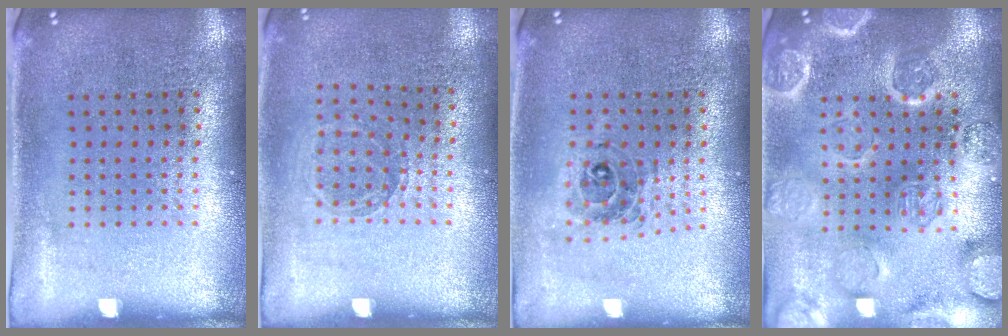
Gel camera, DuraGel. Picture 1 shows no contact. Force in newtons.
{"total": 0.9, "press": 0.9, "slide": 0.2}
{"total": 0.7, "press": 0.7, "slide": 0.1}
{"total": 3.4, "press": 3.3, "slide": 0.8}